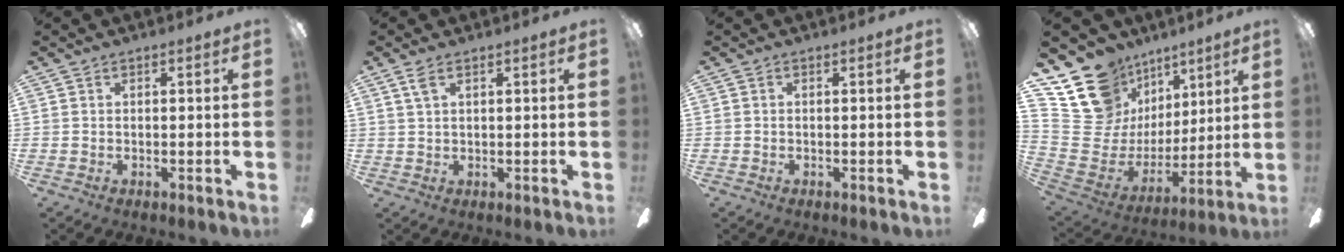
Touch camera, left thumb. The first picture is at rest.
{"total": 2.9, "force": [1.7, 1.1, 2.0], "torque": [-0.045, 0.004, 0.031]}
{"total": 0.0}
{"total": 16.1, "force": [8.5, 13.0, 4.2], "torque": [-0.100, -0.060, 0.181]}